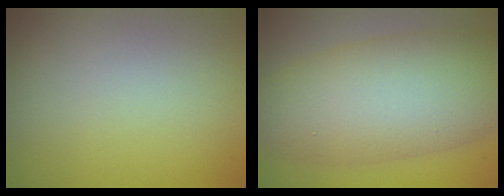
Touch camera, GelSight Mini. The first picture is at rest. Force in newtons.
{"total": 10.1, "press": 10.1, "slide": 0.2}